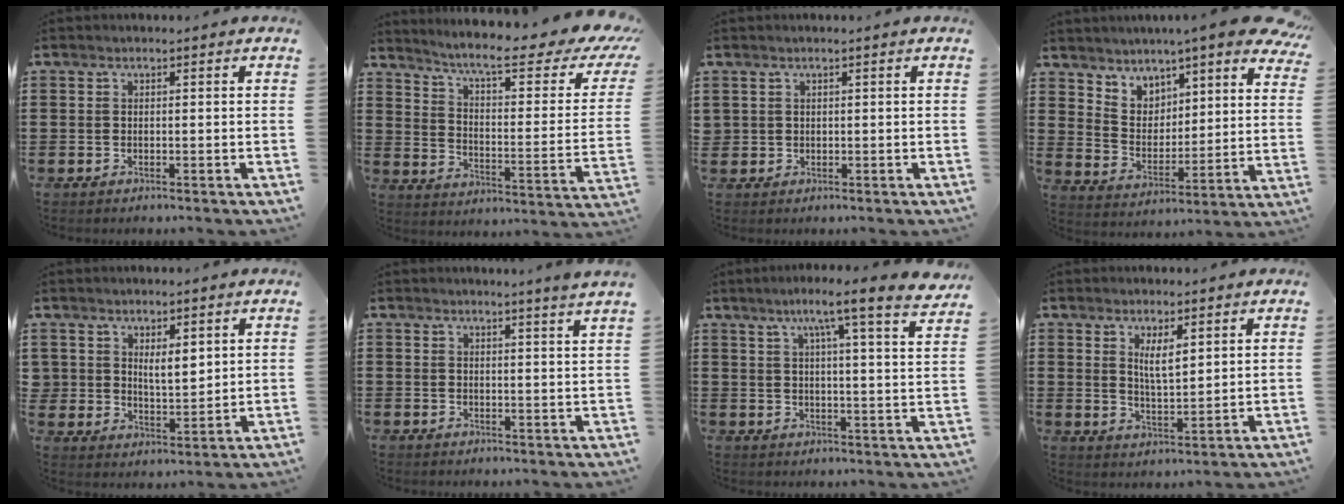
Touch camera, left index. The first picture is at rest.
{"total": 9.5, "force": [6.9, 0.8, 6.4], "torque": [-0.132, -0.049, 0.106]}
{"total": 0.8, "force": [0.4, 0.7, 0.2], "torque": [-0.006, 0.005, 0.007]}
{"total": 5.7, "force": [5.3, 1.8, 1.1], "torque": [-0.055, -0.040, 0.091]}
{"total": 4.0, "force": [2.8, 2.3, 1.7], "torque": [-0.029, -0.003, 0.047]}
{"total": 2.5, "force": [2.2, -1.0, 0.7], "torque": [-0.018, -0.011, 0.040]}
{"total": 7.2, "force": [5.4, -0.8, 4.7], "torque": [-0.095, -0.033, 0.080]}
{"total": 4.5, "force": [2.2, 1.4, 3.7], "torque": [-0.070, 0.001, 0.036]}